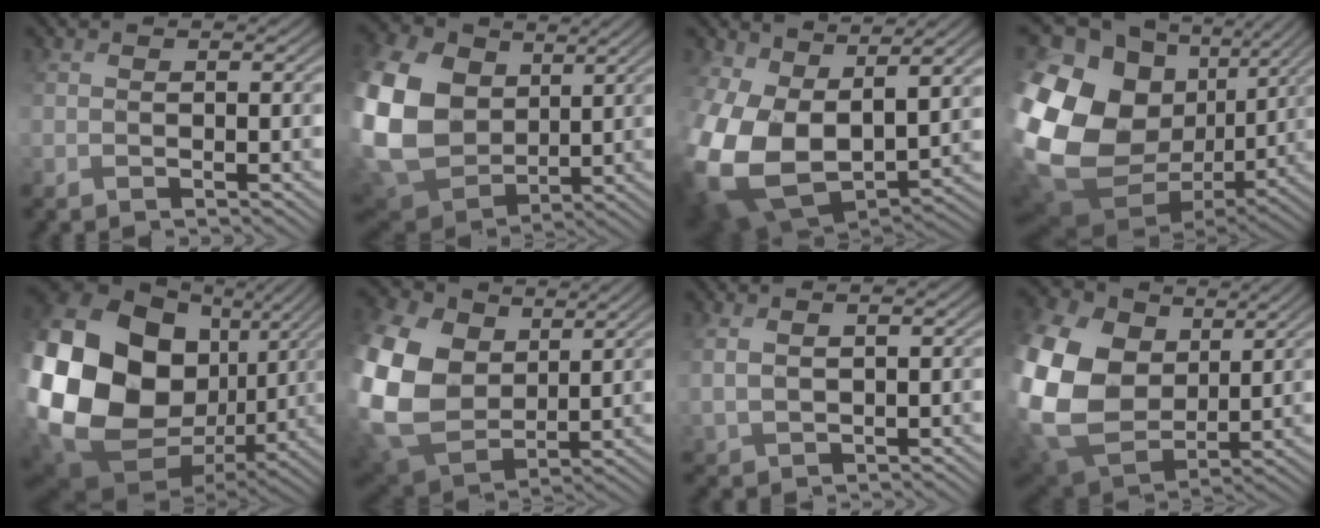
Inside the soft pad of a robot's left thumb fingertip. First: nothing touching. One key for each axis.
{"total": 16.3, "fx": 4.2, "fy": 12.7, "fz": 9.2, "tx": -0.289, "ty": 0.017, "tz": 0.087}
{"total": 16.9, "fx": 1.0, "fy": 11.8, "fz": 12.0, "tx": -0.301, "ty": -0.047, "tz": 0.048}
{"total": 20.9, "fx": 1.0, "fy": 16.9, "fz": 12.3, "tx": -0.326, "ty": -0.004, "tz": 0.046}
{"total": 24.3, "fx": 2.8, "fy": 19.6, "fz": 14.1, "tx": -0.404, "ty": -0.010, "tz": 0.062}
{"total": 15.1, "fx": 4.3, "fy": 11.3, "fz": 9.1, "tx": -0.286, "ty": 0.011, "tz": 0.092}
{"total": 2.1, "fx": 1.9, "fy": 0.6, "fz": 0.7, "tx": -0.018, "ty": 0.008, "tz": 0.041}
{"total": 16.5, "fx": 4.1, "fy": 12.6, "fz": 9.9, "tx": -0.300, "ty": 0.010, "tz": 0.086}